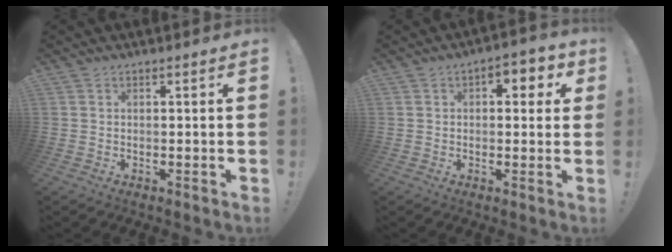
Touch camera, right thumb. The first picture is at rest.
{"total": 5.0, "force": [1.2, 3.2, 3.7], "torque": [-0.035, -0.002, 0.014]}